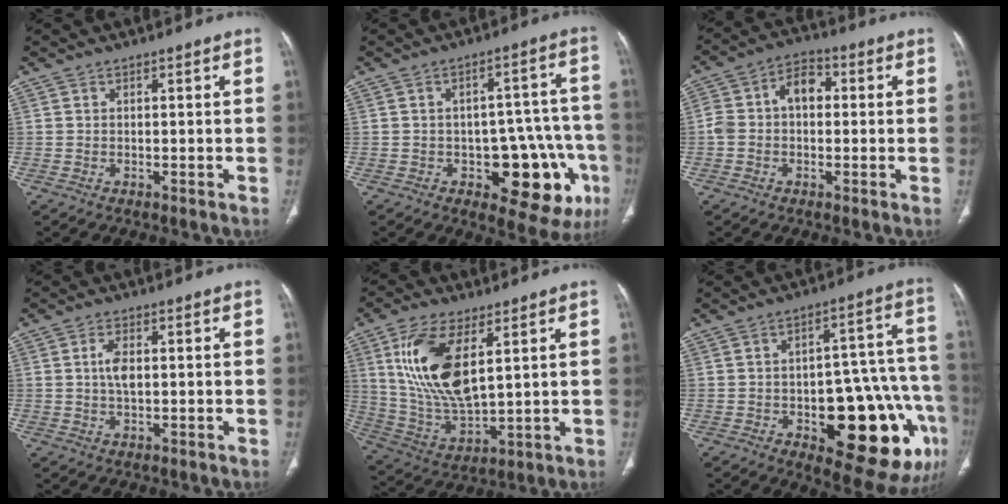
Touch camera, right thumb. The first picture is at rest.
{"total": 15.6, "force": [-5.5, 7.6, 12.4], "torque": [-0.120, 0.034, -0.056]}
{"total": 8.6, "force": [0.3, 6.0, 6.1], "torque": [-0.104, 0.033, -0.003]}
{"total": 3.7, "force": [0.4, 1.8, 3.2], "torque": [-0.064, 0.002, 0.008]}
{"total": 16.9, "force": [5.6, 7.6, 14.0], "torque": [-0.277, -0.025, 0.120]}
{"total": 24.3, "force": [-8.3, 10.4, 20.3], "torque": [-0.206, 0.043, -0.089]}